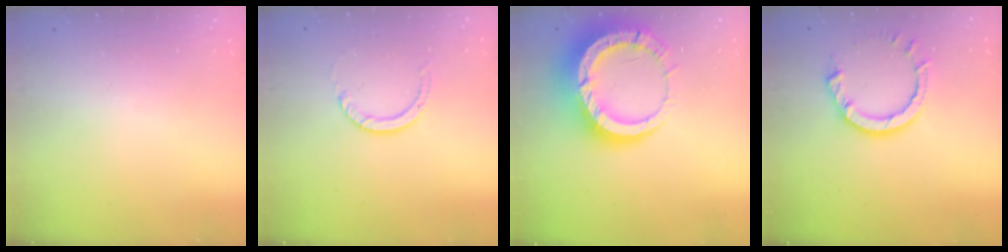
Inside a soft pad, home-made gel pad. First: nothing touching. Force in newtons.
{"total": 4.0, "press": 4.0, "slide": 0.2}
{"total": 18.7, "press": 18.6, "slide": 1.9}
{"total": 7.8, "press": 7.7, "slide": 0.6}